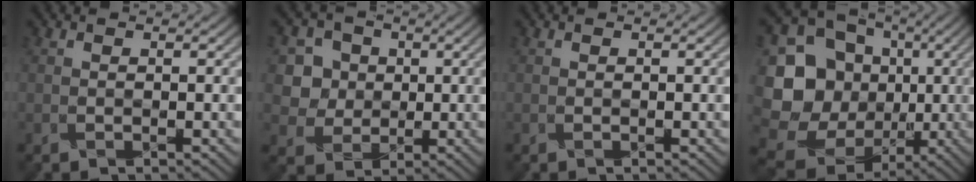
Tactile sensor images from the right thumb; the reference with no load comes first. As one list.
[{"total": 5.3, "force": [1.4, 5.1, 0.7], "torque": [-0.043, -0.013, 0.030]}, {"total": 0.0}, {"total": 20.4, "force": [-0.5, 19.0, 7.4], "torque": [-0.209, 0.004, -0.022]}]